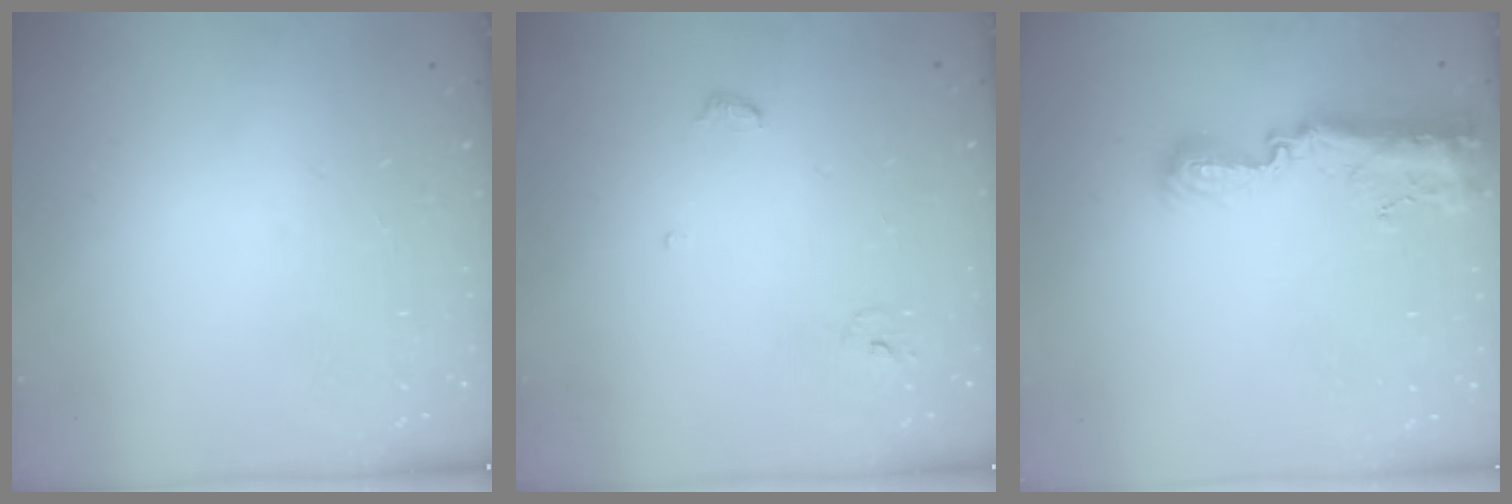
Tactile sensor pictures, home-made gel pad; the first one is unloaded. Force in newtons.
{"total": 3.8, "press": 3.8, "slide": 0.3}
{"total": 11.5, "press": 11.4, "slide": 0.9}